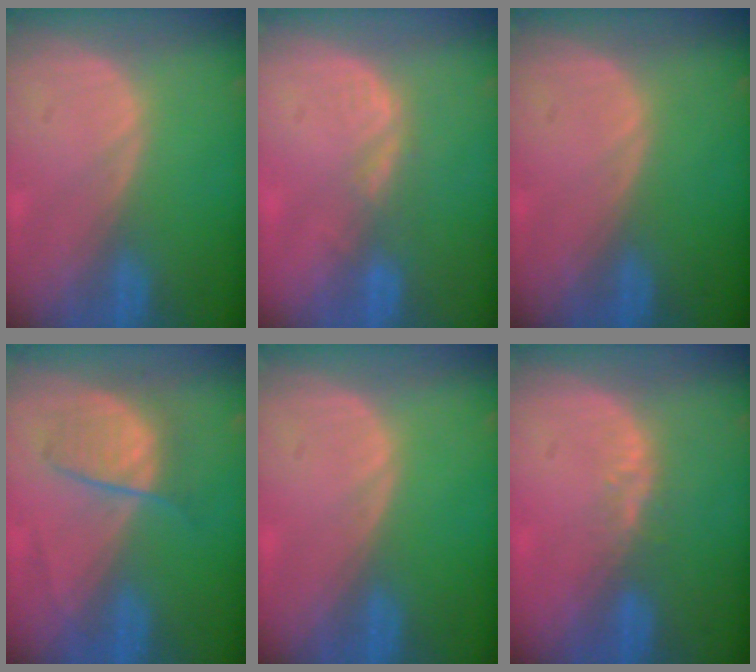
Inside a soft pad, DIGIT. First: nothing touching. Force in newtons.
{"total": 2.7, "press": 2.1, "slide": 1.7}
{"total": 0.0}
{"total": 4.9, "press": 4.9, "slide": 0.5}
{"total": 0.0}
{"total": 2.8, "press": 2.1, "slide": 1.8}